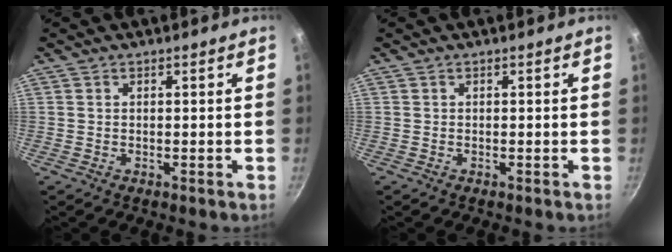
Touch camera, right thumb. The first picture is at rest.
{"total": 0.0}